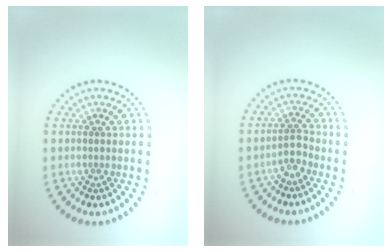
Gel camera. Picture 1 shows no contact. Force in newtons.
{"total": 1.8, "press": 1.2, "slide": 1.3}